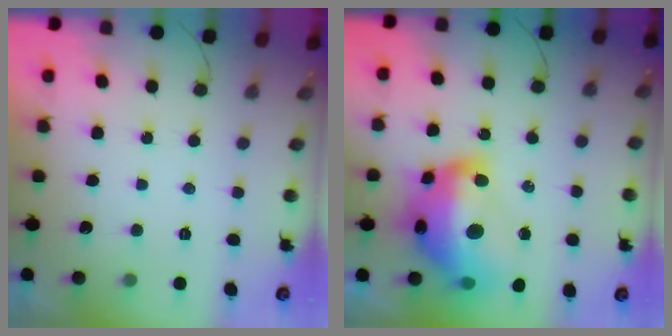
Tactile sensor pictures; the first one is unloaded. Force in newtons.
{"total": 23.1, "press": 23.0, "slide": 1.9}